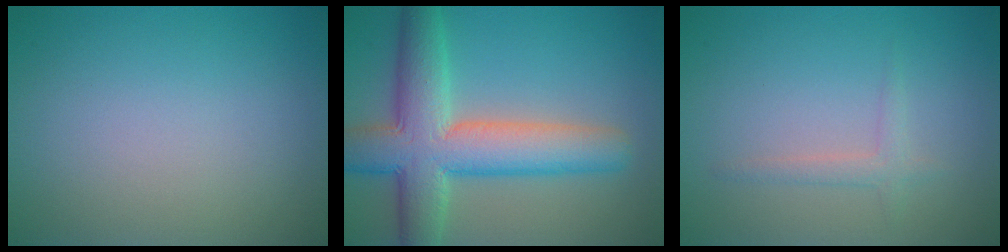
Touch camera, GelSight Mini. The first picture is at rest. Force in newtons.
{"total": 9.1, "press": 9.1, "slide": 0.6}
{"total": 1.3, "press": 1.3, "slide": 0.0}